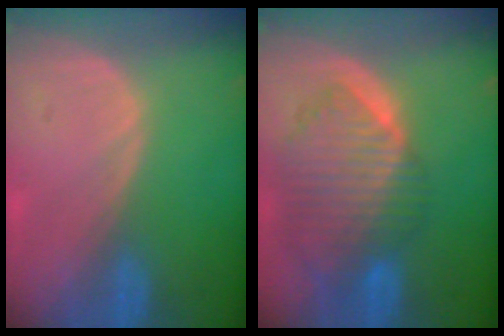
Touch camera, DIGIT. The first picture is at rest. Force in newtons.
{"total": 10.1, "press": 8.8, "slide": 5.1}